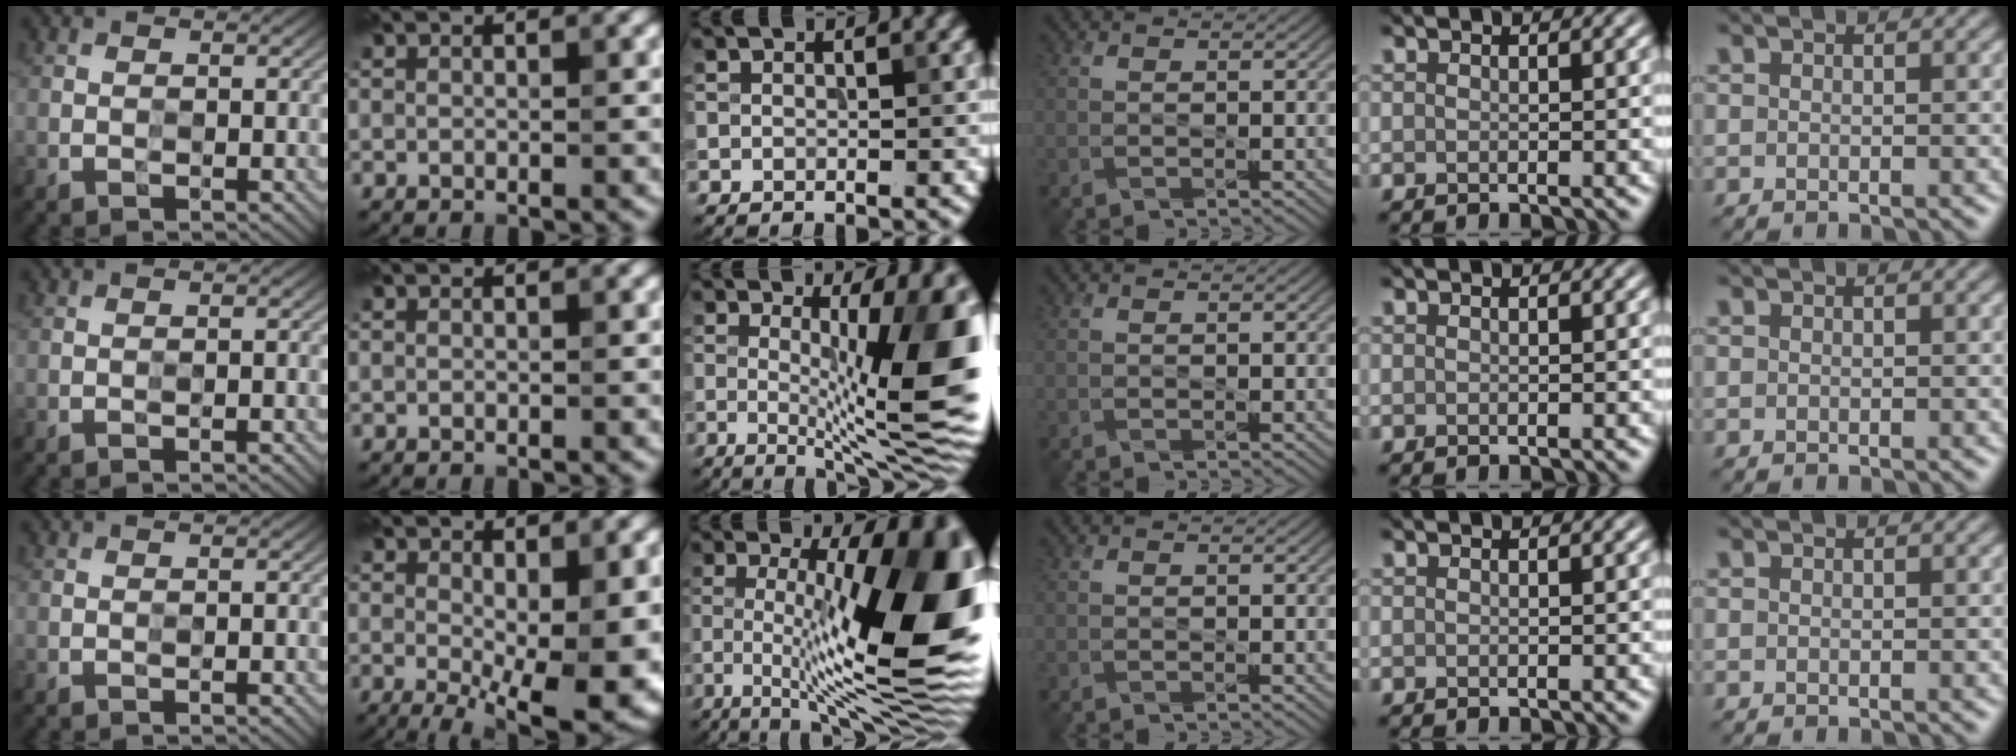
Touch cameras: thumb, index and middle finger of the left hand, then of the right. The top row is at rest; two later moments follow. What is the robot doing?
{"motion": "press", "object": "grip strengthener"}